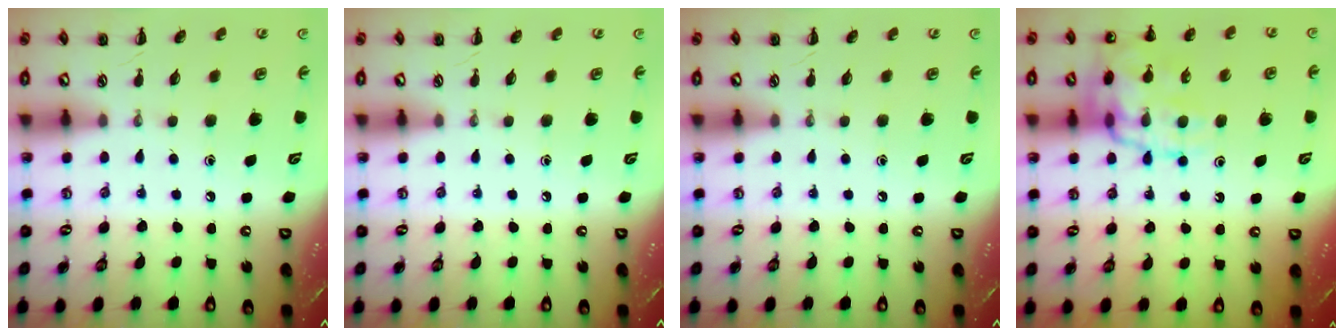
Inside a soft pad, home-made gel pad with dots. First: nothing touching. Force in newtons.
{"total": 0.0}
{"total": 0.0}
{"total": 20.7, "press": 20.5, "slide": 3.0}